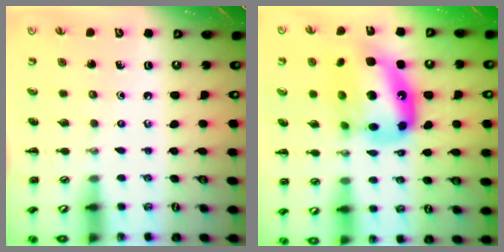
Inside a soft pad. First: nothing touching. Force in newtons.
{"total": 17.9, "press": 17.3, "slide": 4.7}